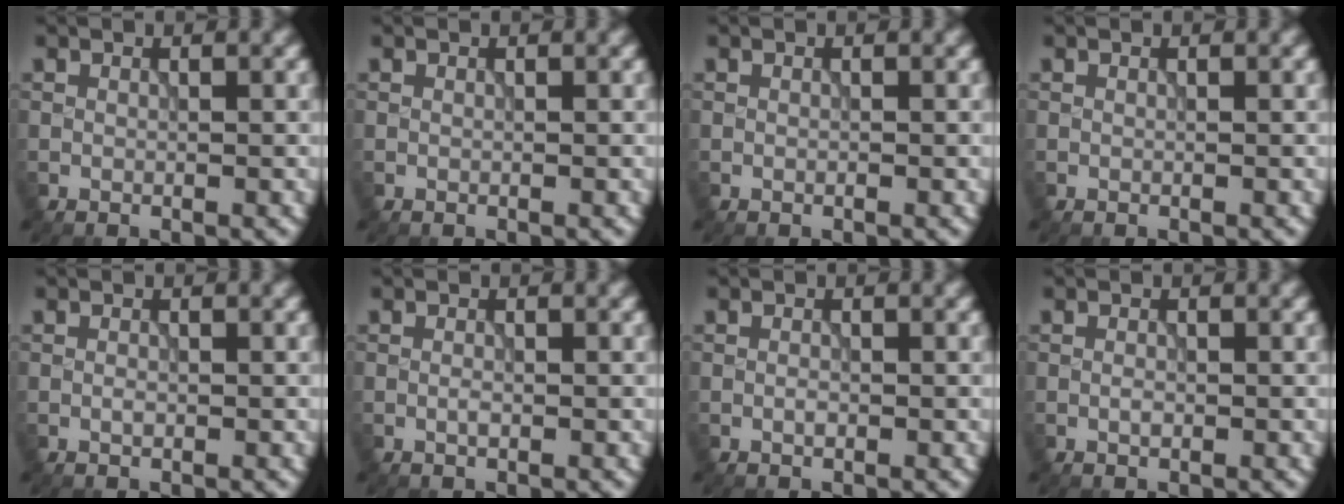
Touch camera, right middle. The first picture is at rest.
{"total": 0.0}
{"total": 0.0}
{"total": 0.0}
{"total": 0.5, "force": [-0.2, 0.3, 0.4], "torque": [-0.009, 0.000, -0.004]}
{"total": 0.7, "force": [-0.2, 0.3, 0.6], "torque": [-0.013, -0.001, -0.005]}
{"total": 0.6, "force": [-0.2, 0.3, 0.5], "torque": [-0.011, 0.000, -0.005]}
{"total": 0.7, "force": [-0.2, 0.3, 0.6], "torque": [-0.012, 0.000, -0.004]}